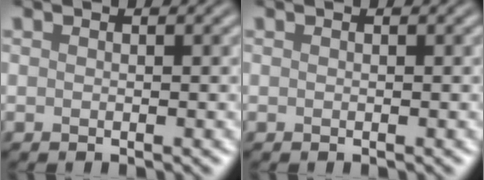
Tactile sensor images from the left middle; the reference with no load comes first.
{"total": 0.0}